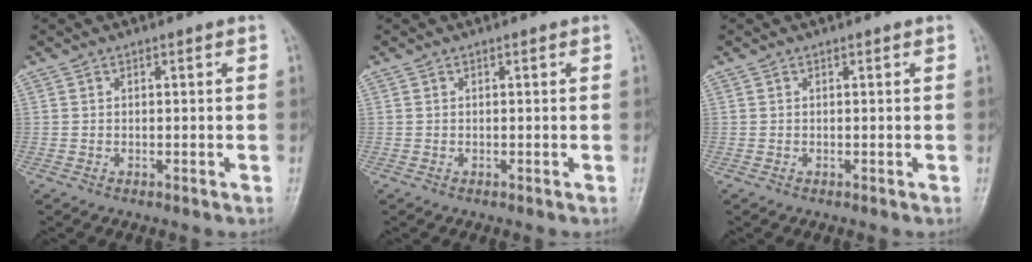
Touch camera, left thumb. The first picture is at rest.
{"total": 0.0}
{"total": 0.0}